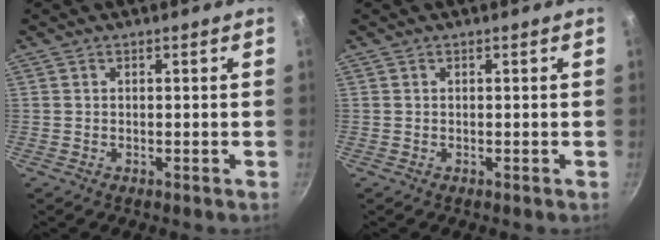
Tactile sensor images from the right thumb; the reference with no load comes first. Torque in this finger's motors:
{"motor_torque": [-0.02, -0.02, 0.01, 0.01, 0.00]}